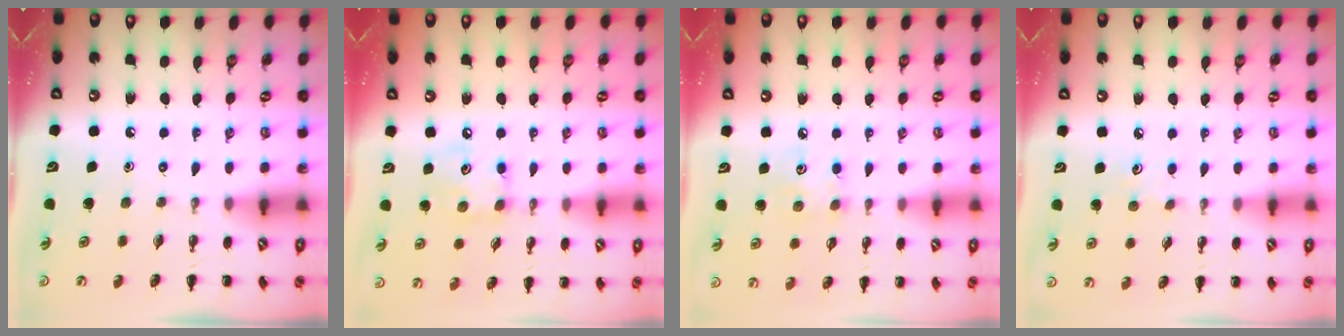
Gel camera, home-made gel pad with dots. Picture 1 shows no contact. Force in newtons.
{"total": 6.4, "press": 6.4, "slide": 0.5}
{"total": 5.5, "press": 5.4, "slide": 0.9}
{"total": 5.6, "press": 5.4, "slide": 1.5}